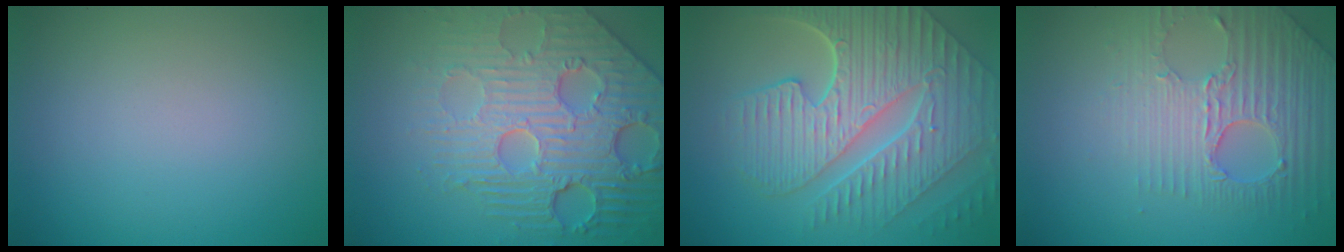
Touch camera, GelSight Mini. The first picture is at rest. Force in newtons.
{"total": 8.0, "press": 6.1, "slide": 5.2}
{"total": 10.1, "press": 6.9, "slide": 7.4}
{"total": 3.8, "press": 3.7, "slide": 1.0}